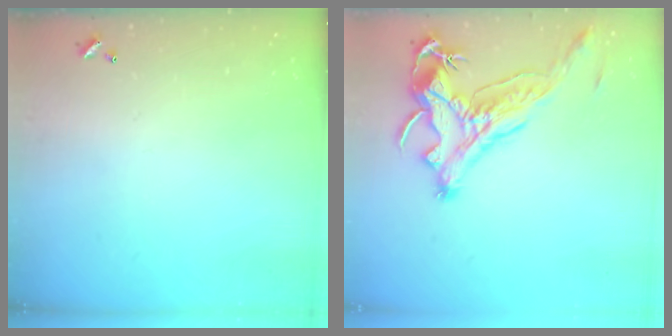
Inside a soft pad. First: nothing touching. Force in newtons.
{"total": 2.9, "press": 2.5, "slide": 1.3}